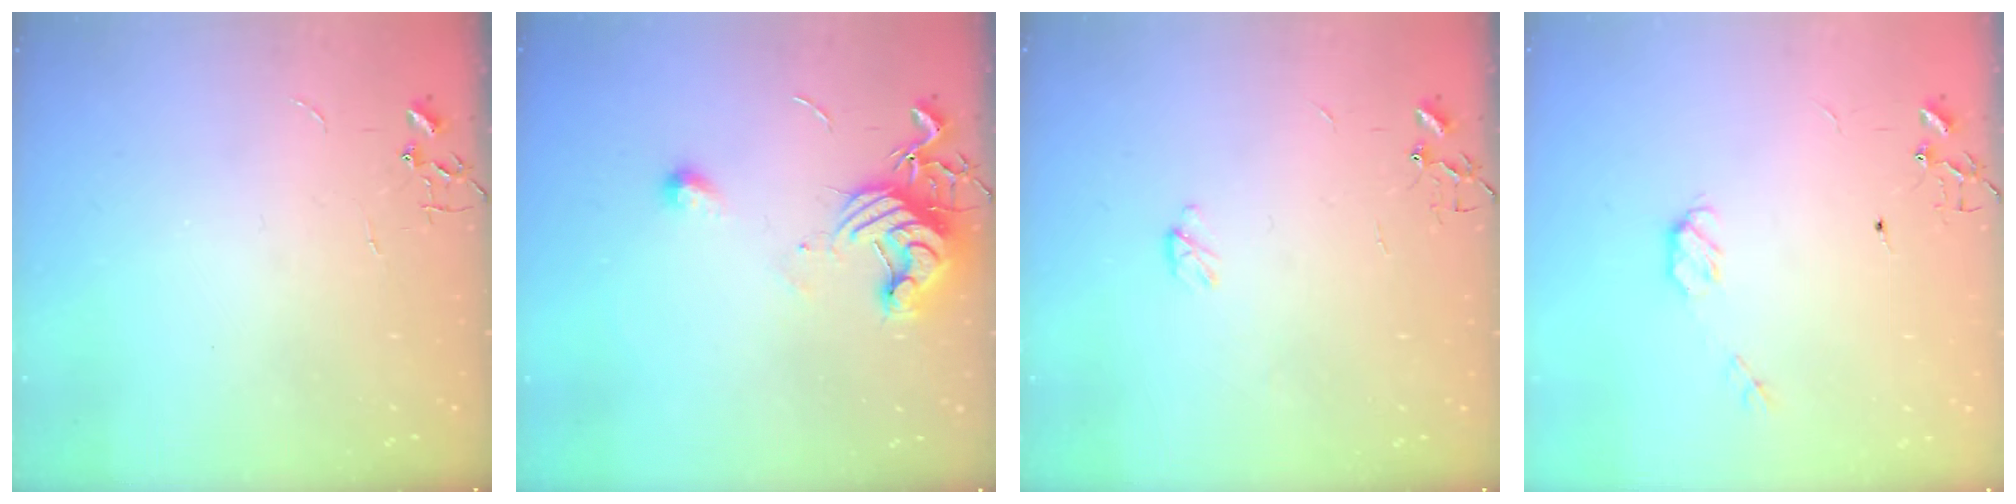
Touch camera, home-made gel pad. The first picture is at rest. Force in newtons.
{"total": 12.4, "press": 12.4, "slide": 0.4}
{"total": 3.0, "press": 3.0, "slide": 0.3}
{"total": 4.3, "press": 4.2, "slide": 0.7}